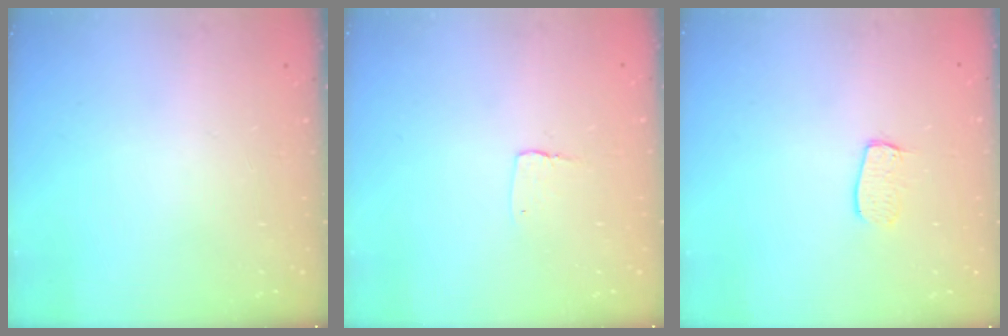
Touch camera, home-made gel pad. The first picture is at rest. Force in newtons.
{"total": 2.9, "press": 2.9, "slide": 0.2}
{"total": 6.6, "press": 6.6, "slide": 0.4}